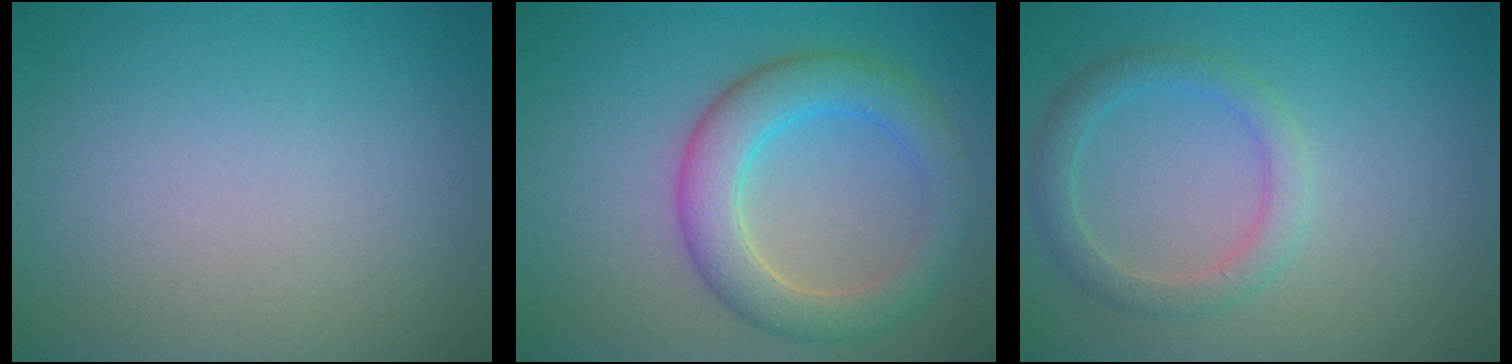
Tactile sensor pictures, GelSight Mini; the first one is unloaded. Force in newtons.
{"total": 5.4, "press": 5.4, "slide": 0.3}
{"total": 2.5, "press": 2.5, "slide": 0.1}